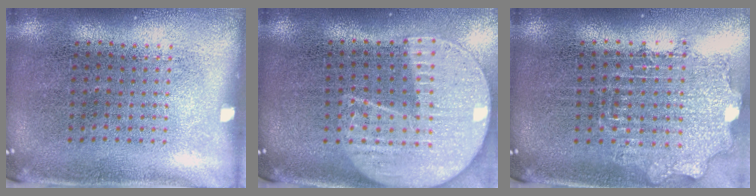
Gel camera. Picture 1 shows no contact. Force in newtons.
{"total": 2.3, "press": 2.0, "slide": 1.1}
{"total": 1.8, "press": 1.4, "slide": 1.0}